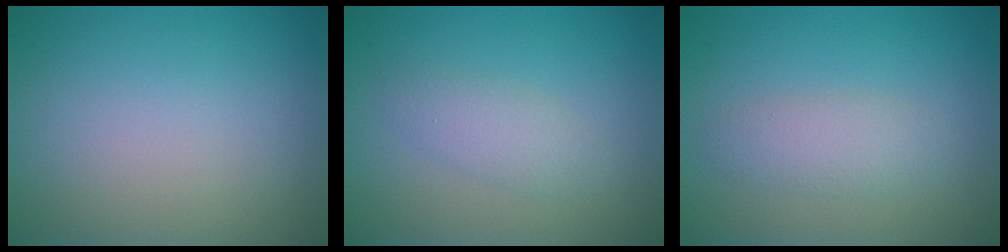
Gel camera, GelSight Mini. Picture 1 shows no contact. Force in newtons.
{"total": 2.0, "press": 2.0, "slide": 0.1}
{"total": 2.3, "press": 2.3, "slide": 0.1}